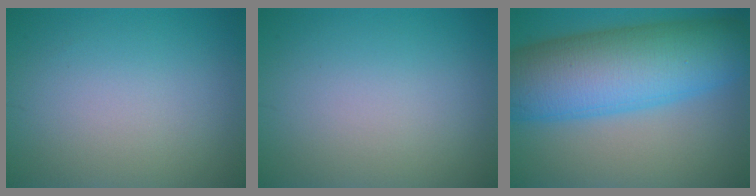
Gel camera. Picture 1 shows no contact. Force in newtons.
{"total": 0.0}
{"total": 12.7, "press": 12.7, "slide": 0.2}